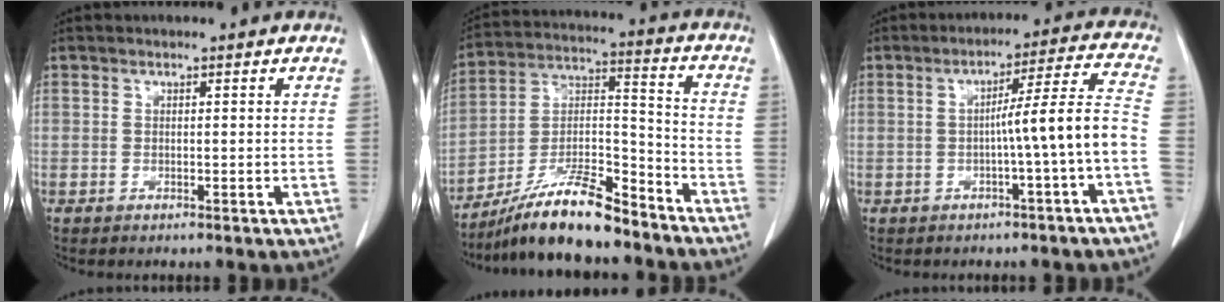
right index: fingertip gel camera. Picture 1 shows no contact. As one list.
[{"total": 14.7, "force": [-12.1, 2.4, 7.9], "torque": [-0.146, 0.011, -0.215]}, {"total": 8.7, "force": [-2.4, -1.6, 8.2], "torque": [-0.117, 0.020, -0.031]}]